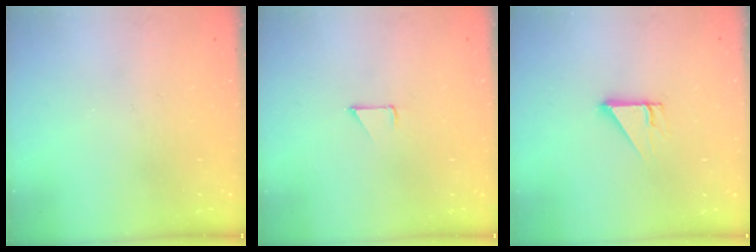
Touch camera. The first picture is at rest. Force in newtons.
{"total": 4.5, "press": 4.5, "slide": 0.3}
{"total": 3.1, "press": 3.1, "slide": 0.1}